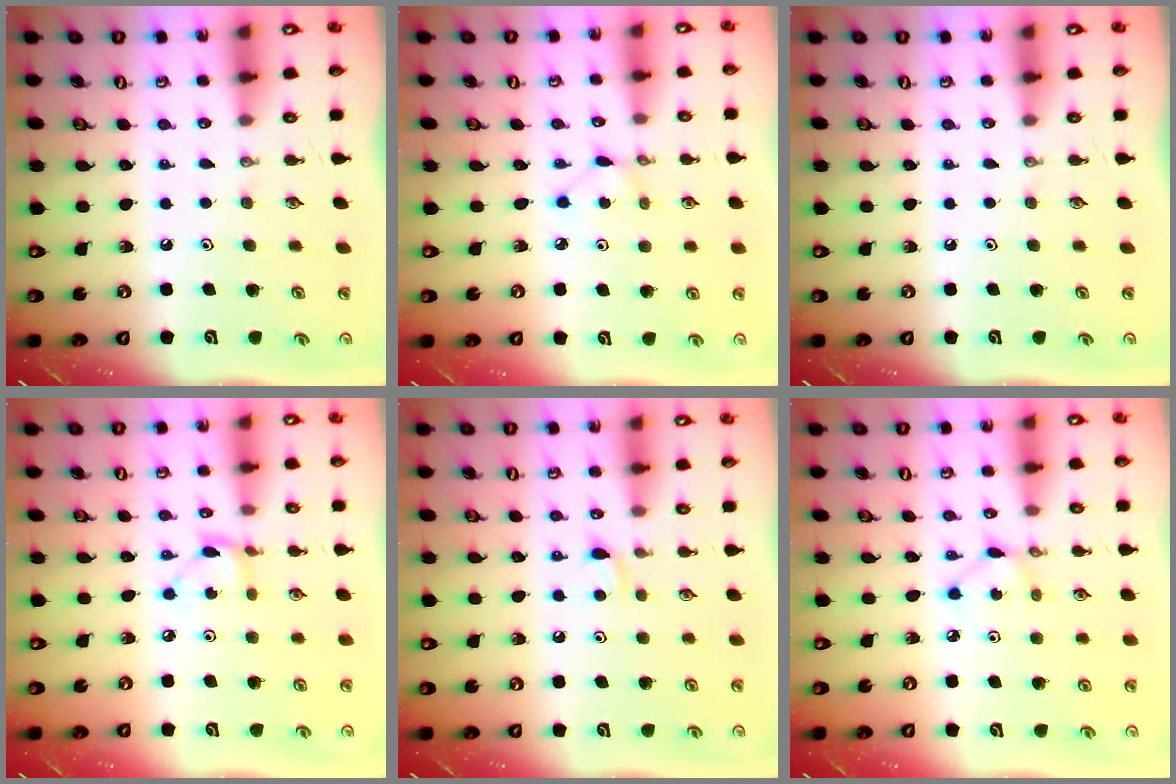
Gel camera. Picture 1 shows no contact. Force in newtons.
{"total": 2.4, "press": 2.4, "slide": 0.3}
{"total": 0.0}
{"total": 2.8, "press": 2.8, "slide": 0.2}
{"total": 4.4, "press": 4.4, "slide": 0.7}
{"total": 2.8, "press": 2.8, "slide": 0.1}